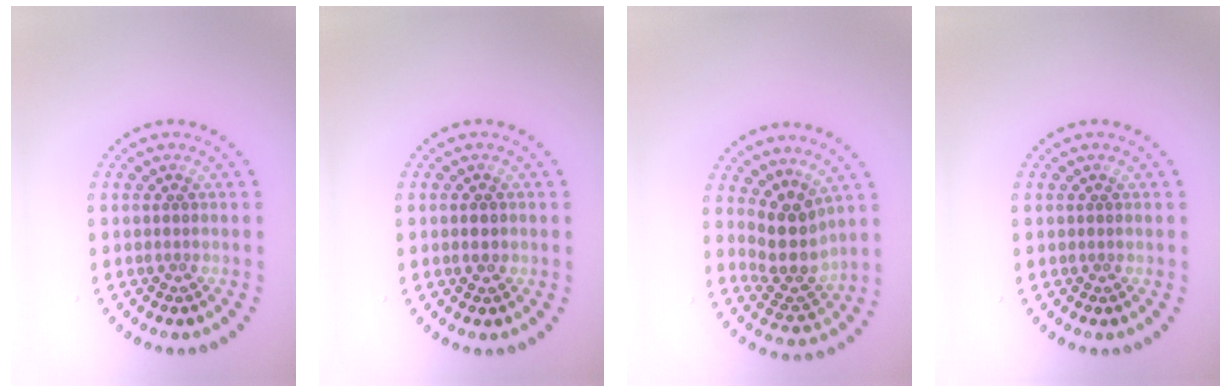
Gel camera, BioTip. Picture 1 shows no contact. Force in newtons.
{"total": 1.4, "press": 1.4, "slide": 0.2}
{"total": 3.7, "press": 2.9, "slide": 2.3}
{"total": 0.0}